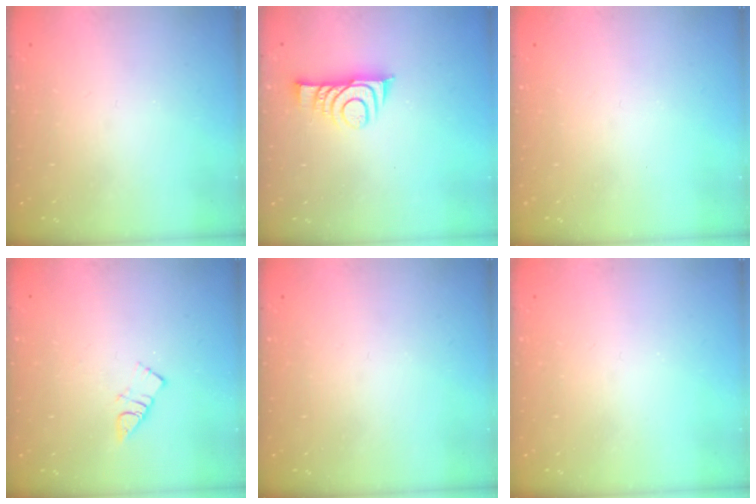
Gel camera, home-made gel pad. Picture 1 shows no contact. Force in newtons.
{"total": 9.0, "press": 9.0, "slide": 0.7}
{"total": 0.0}
{"total": 3.9, "press": 3.9, "slide": 0.3}
{"total": 0.0}
{"total": 2.2, "press": 2.1, "slide": 0.4}